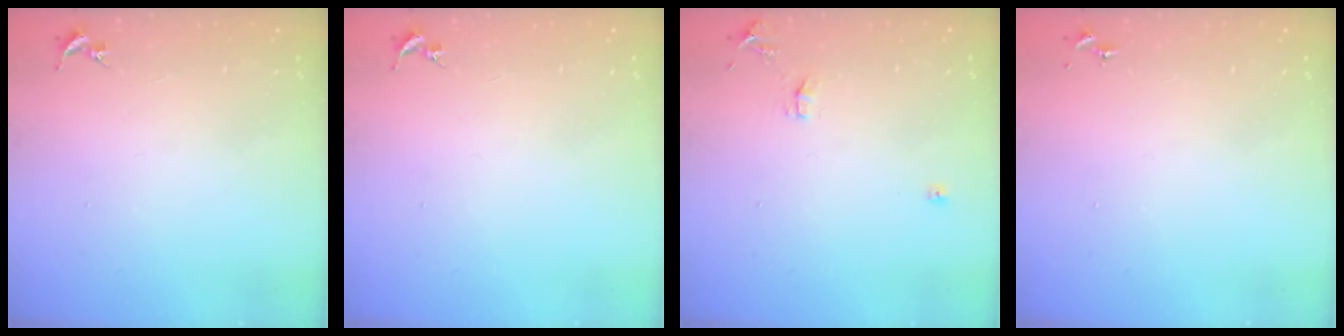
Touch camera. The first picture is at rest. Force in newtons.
{"total": 0.0}
{"total": 6.9, "press": 6.9, "slide": 0.9}
{"total": 0.0}